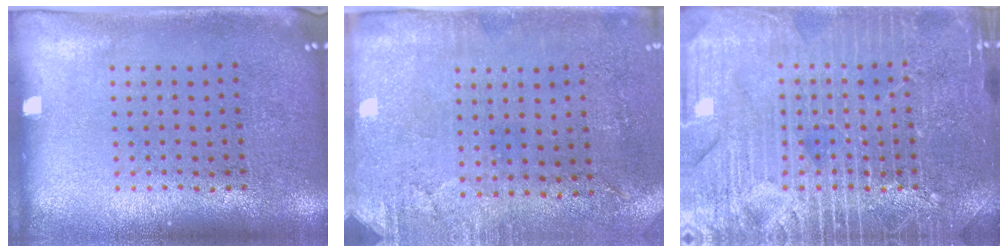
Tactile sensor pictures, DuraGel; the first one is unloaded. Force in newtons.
{"total": 2.9, "press": 2.4, "slide": 1.7}
{"total": 6.8, "press": 6.7, "slide": 1.0}